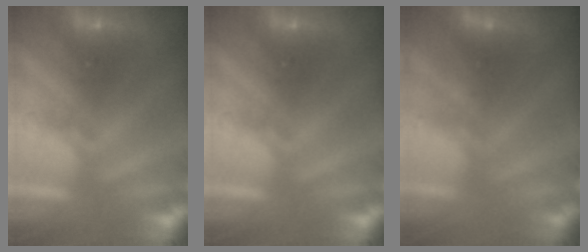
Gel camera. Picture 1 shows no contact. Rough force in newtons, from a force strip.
{"total": 0.0}
{"total": 2.2}